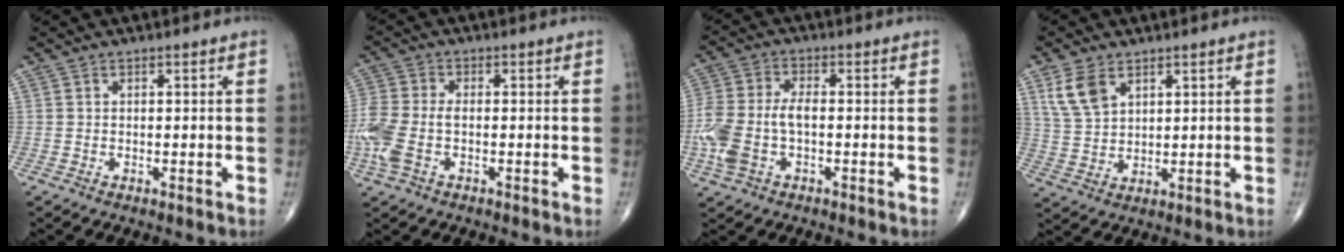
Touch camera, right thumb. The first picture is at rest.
{"total": 10.4, "force": [-2.2, 6.0, 8.2], "torque": [-0.227, 0.011, -0.044]}
{"total": 10.7, "force": [-2.2, 5.8, 8.7], "torque": [-0.215, 0.019, -0.044]}
{"total": 6.8, "force": [3.7, 4.0, 4.2], "torque": [-0.078, -0.011, 0.083]}